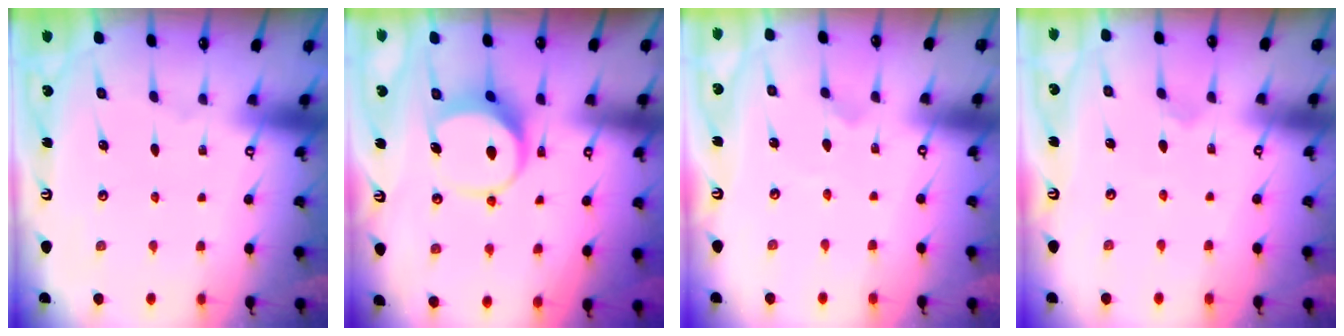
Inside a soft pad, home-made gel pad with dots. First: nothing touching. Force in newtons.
{"total": 6.3, "press": 6.2, "slide": 0.9}
{"total": 1.7, "press": 1.6, "slide": 0.2}
{"total": 2.8, "press": 2.8, "slide": 0.4}